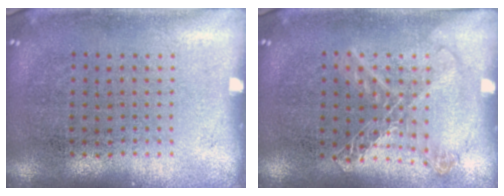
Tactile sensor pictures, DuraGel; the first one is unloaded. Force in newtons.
{"total": 1.2, "press": 1.1, "slide": 0.2}